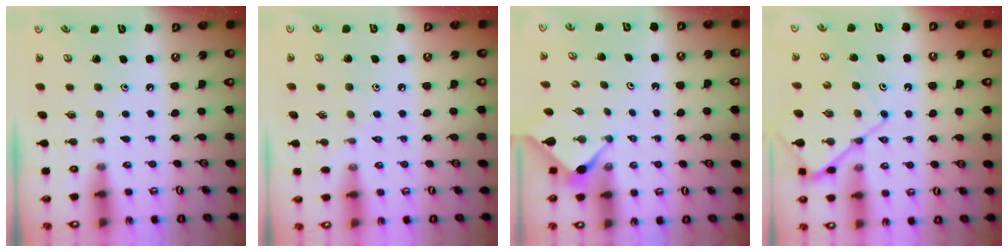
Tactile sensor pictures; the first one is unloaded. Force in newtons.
{"total": 6.0, "press": 6.0, "slide": 0.8}
{"total": 3.0, "press": 3.0, "slide": 0.3}
{"total": 10.2, "press": 10.2, "slide": 1.2}